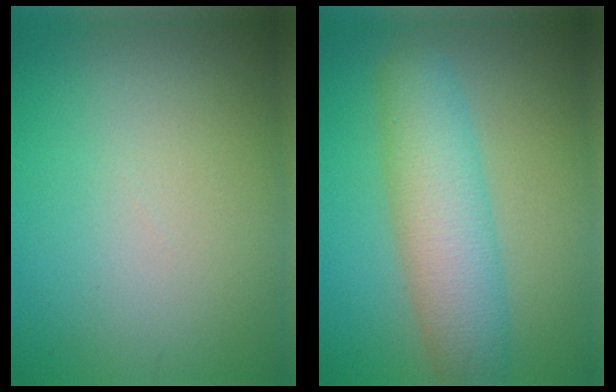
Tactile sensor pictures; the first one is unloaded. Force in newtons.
{"total": 6.7, "press": 6.7, "slide": 0.1}